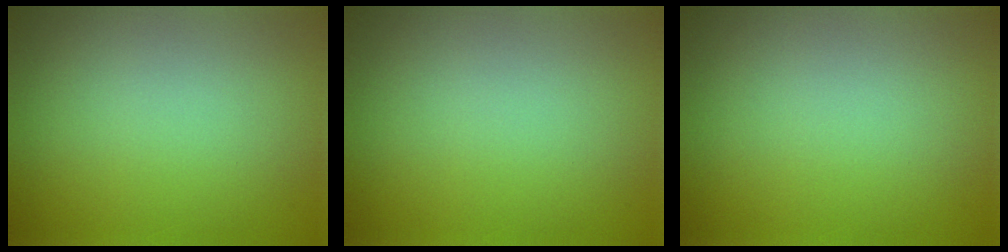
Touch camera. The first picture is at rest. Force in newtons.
{"total": 0.0}
{"total": 0.0}